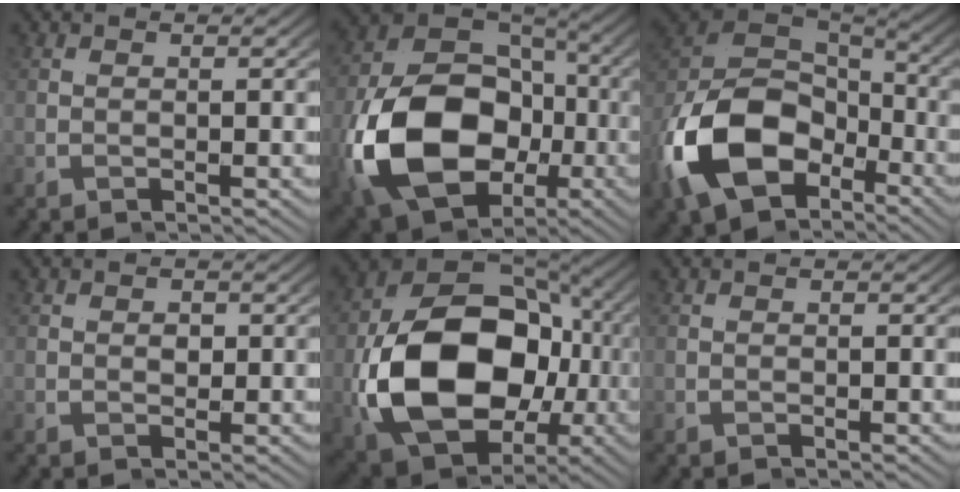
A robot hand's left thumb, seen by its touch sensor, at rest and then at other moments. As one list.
[{"total": 18.5, "force": [-4.2, 10.9, 14.3], "torque": [-0.318, -0.043, -0.049]}, {"total": 15.9, "force": [-3.6, 10.1, 11.8], "torque": [-0.296, -0.048, -0.035]}, {"total": 0.7, "force": [0.1, 0.4, 0.5], "torque": [-0.005, 0.000, 0.004]}, {"total": 19.5, "force": [-1.9, 11.3, 15.8], "torque": [-0.331, -0.037, -0.017]}, {"total": 0.0}]